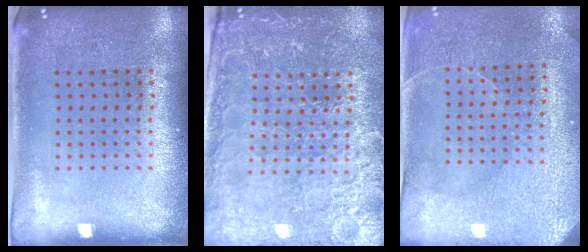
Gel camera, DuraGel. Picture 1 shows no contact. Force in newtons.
{"total": 4.0, "press": 3.9, "slide": 1.1}
{"total": 3.0, "press": 2.9, "slide": 0.6}